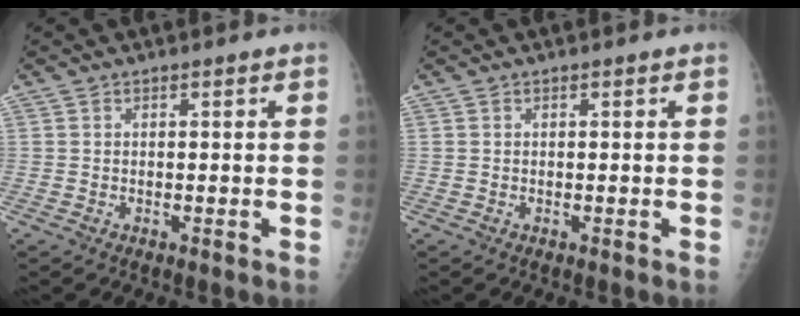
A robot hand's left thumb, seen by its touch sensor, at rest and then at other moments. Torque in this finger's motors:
{"motor_torque": [-0.21, -0.03, -0.17, -0.05, -0.02]}